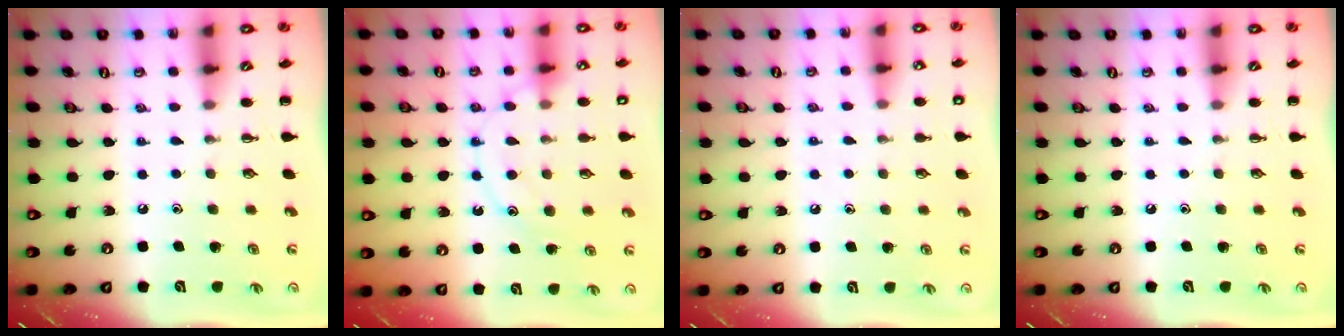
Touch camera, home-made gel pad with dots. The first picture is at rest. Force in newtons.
{"total": 12.9, "press": 12.9, "slide": 0.6}
{"total": 6.8, "press": 6.4, "slide": 2.1}
{"total": 0.0}